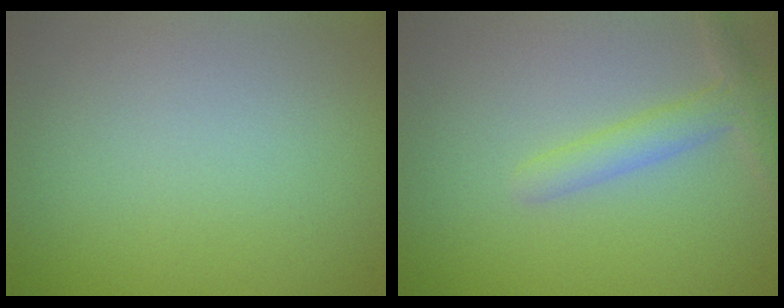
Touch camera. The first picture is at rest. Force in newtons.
{"total": 2.6, "press": 2.5, "slide": 0.2}